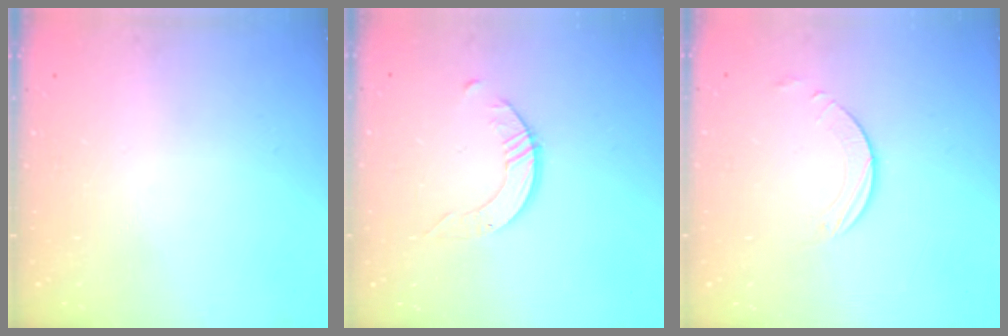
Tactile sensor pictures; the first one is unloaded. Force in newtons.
{"total": 2.9, "press": 2.9, "slide": 0.2}
{"total": 2.2, "press": 2.2, "slide": 0.2}